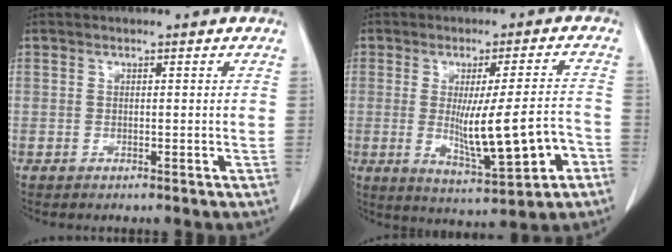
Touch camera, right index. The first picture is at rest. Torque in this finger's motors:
{"motor_torque": [1.20, 0.27, 0.64, 0.13]}